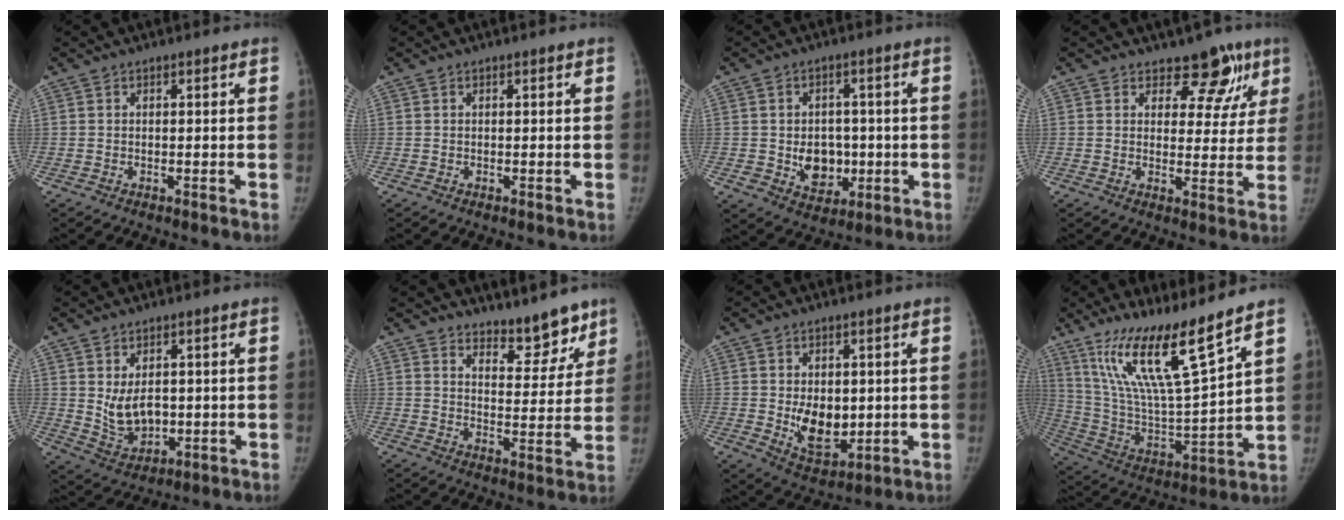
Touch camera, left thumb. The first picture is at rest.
{"total": 0.0}
{"total": 8.8, "force": [-1.0, 6.9, 5.3], "torque": [-0.040, 0.001, 0.000]}
{"total": 8.1, "force": [5.6, 5.1, 3.0], "torque": [0.007, -0.029, 0.066]}
{"total": 7.7, "force": [0.9, 5.2, 5.7], "torque": [-0.078, -0.018, 0.035]}
{"total": 9.1, "force": [7.7, 3.3, 3.6], "torque": [-0.010, -0.063, 0.121]}
{"total": 9.9, "force": [-0.1, 6.4, 7.6], "torque": [-0.083, -0.019, 0.018]}
{"total": 18.7, "force": [13.0, 1.8, 13.4], "torque": [-0.226, -0.075, 0.250]}